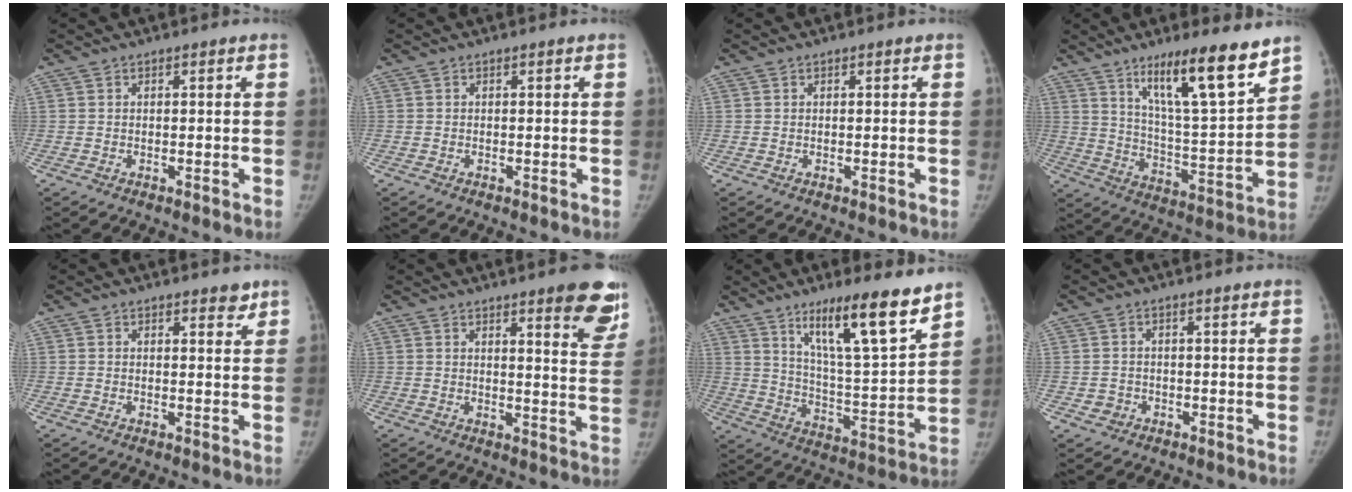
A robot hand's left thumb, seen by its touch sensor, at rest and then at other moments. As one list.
[{"total": 0.0}, {"total": 0.0}, {"total": 17.2, "force": [11.6, 2.8, 12.4], "torque": [-0.178, -0.077, 0.198]}, {"total": 2.3, "force": [1.7, 1.1, 1.0], "torque": [0.003, -0.010, 0.020]}, {"total": 10.9, "force": [7.0, 2.4, 7.9], "torque": [-0.063, -0.041, 0.079]}, {"total": 17.3, "force": [11.7, 2.8, 12.5], "torque": [-0.181, -0.077, 0.199]}, {"total": 2.0, "force": [-0.7, 1.9, 0.4], "torque": [0.001, 0.008, -0.010]}]